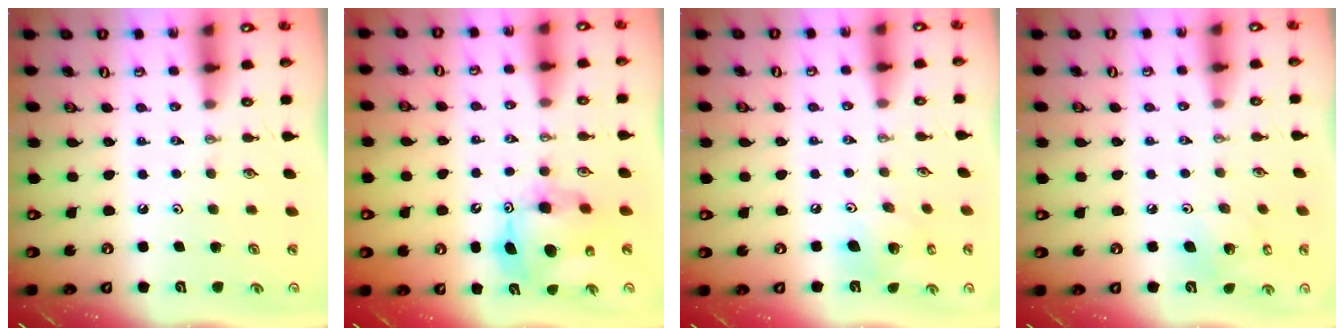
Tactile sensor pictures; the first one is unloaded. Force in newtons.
{"total": 11.7, "press": 11.6, "slide": 1.0}
{"total": 11.4, "press": 11.2, "slide": 2.1}
{"total": 6.4, "press": 6.1, "slide": 1.8}